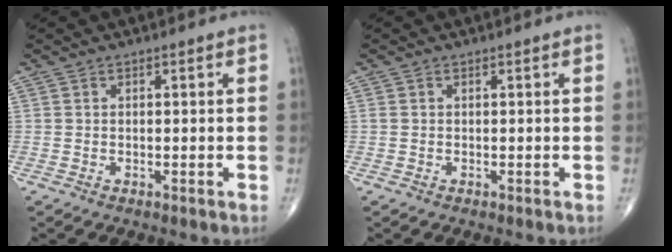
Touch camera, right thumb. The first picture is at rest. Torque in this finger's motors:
{"motor_torque": [-0.09, -0.12, 0.11, 0.16, 0.02]}